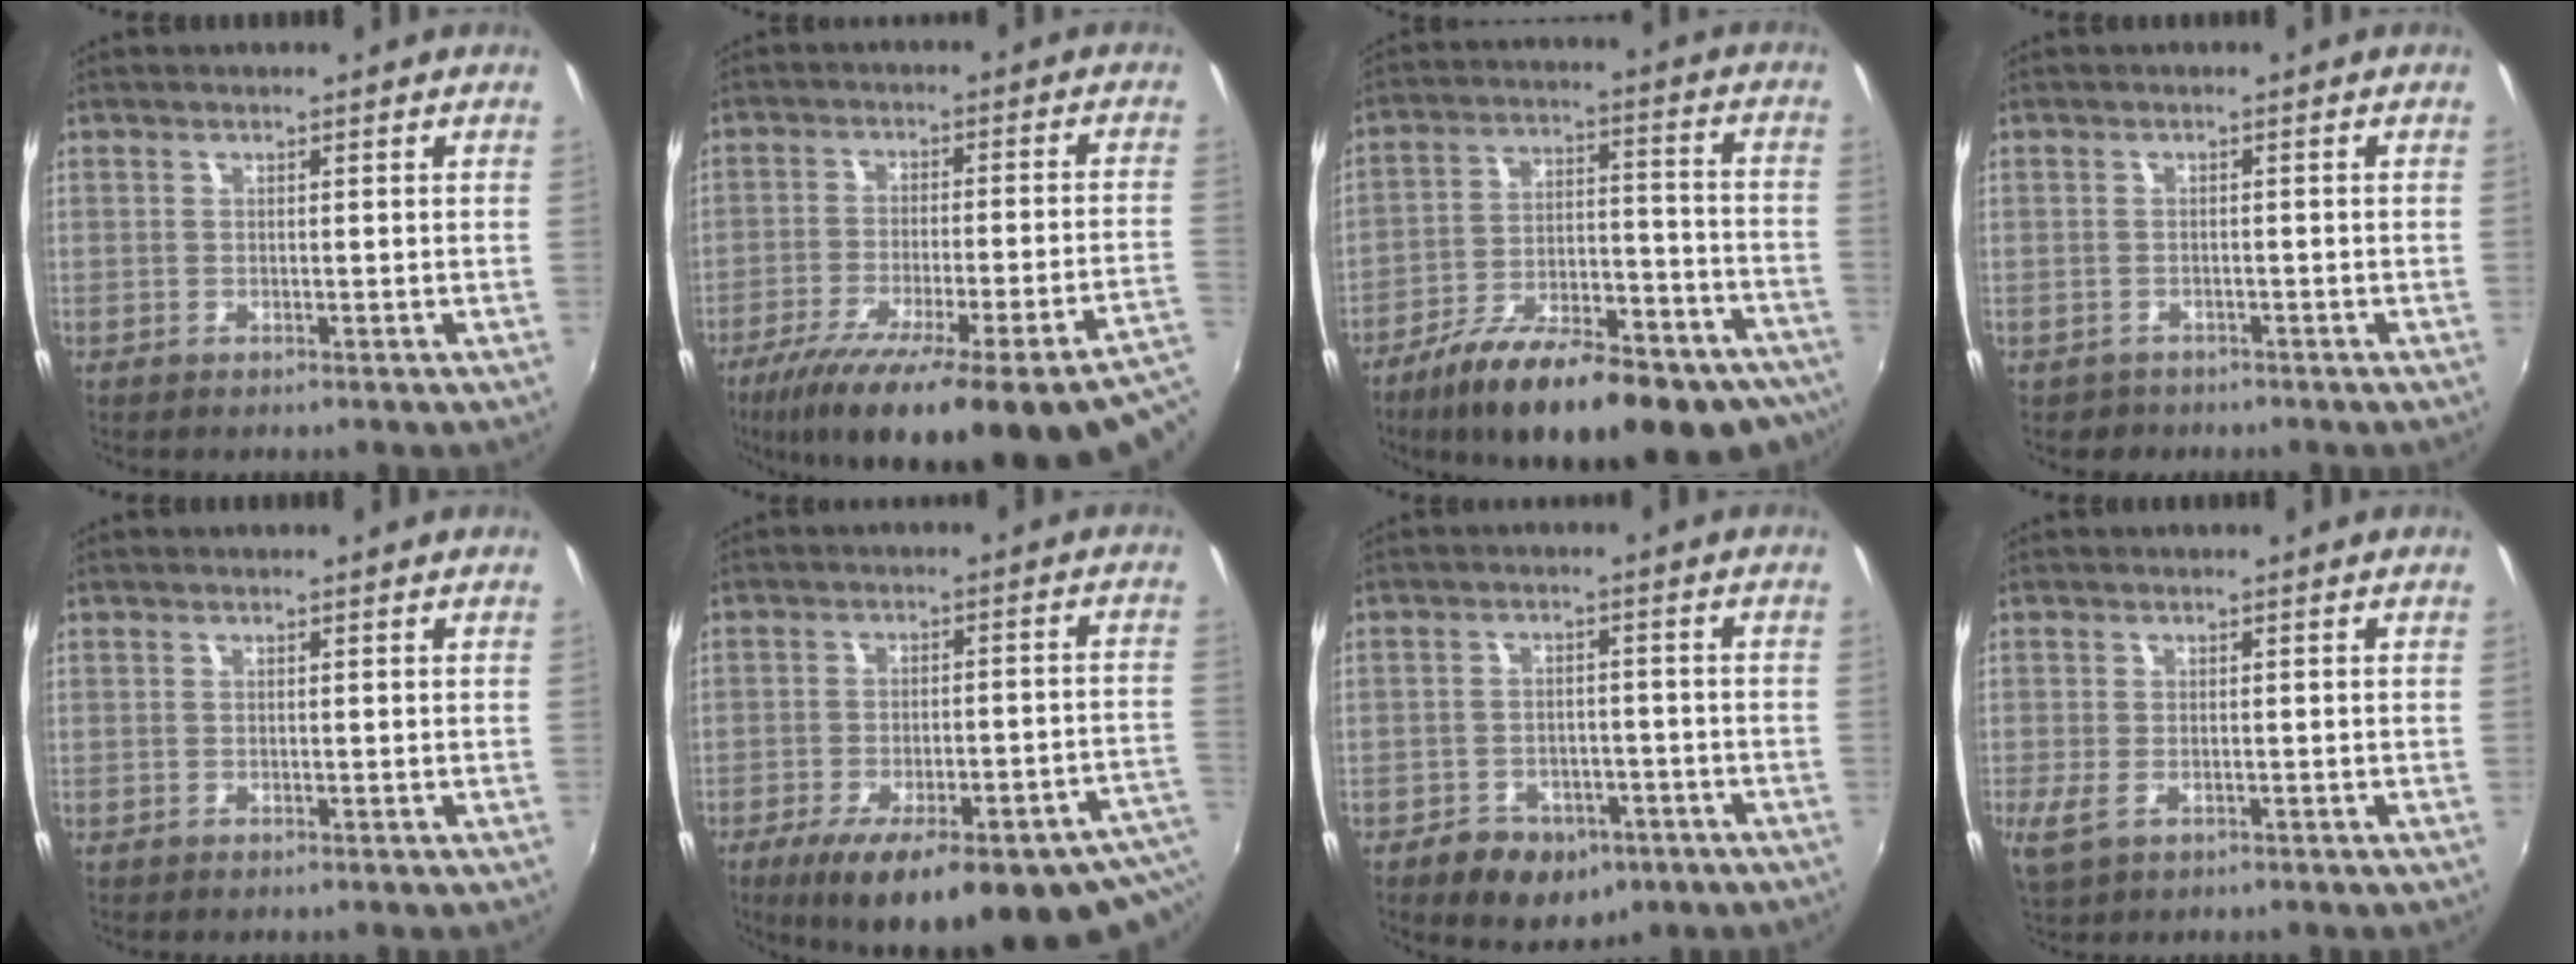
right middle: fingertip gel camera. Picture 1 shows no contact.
{"total": 26.6, "force": [-18.4, 2.9, 19.0], "torque": [-0.278, -0.066, -0.253]}
{"total": 26.7, "force": [-19.2, 8.9, 16.3], "torque": [-0.264, -0.022, -0.267]}
{"total": 2.0, "force": [-1.4, 1.5, 0.1], "torque": [-0.009, -0.002, -0.019]}
{"total": 0.0}
{"total": 25.6, "force": [-17.1, 7.4, 17.6], "torque": [-0.243, -0.036, -0.214]}
{"total": 10.9, "force": [-6.7, 6.9, 5.2], "torque": [-0.123, 0.007, -0.076]}
{"total": 3.7, "force": [-1.8, 1.7, 2.8], "torque": [-0.062, -0.012, -0.025]}